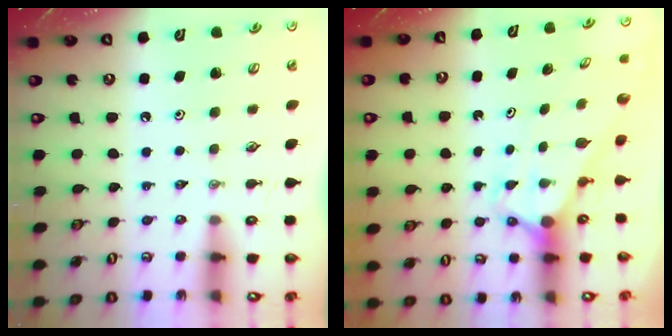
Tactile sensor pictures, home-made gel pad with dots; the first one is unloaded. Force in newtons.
{"total": 2.6, "press": 2.6, "slide": 0.0}